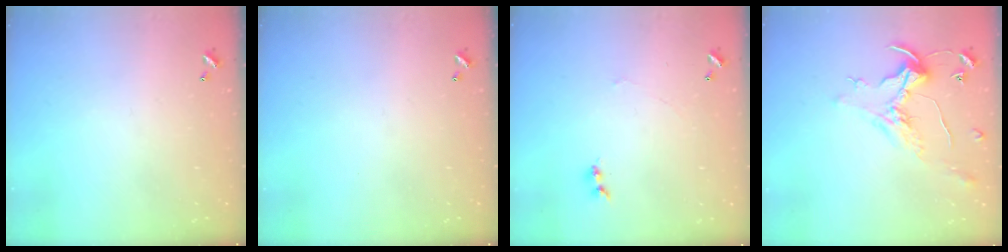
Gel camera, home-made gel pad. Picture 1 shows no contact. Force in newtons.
{"total": 0.0}
{"total": 1.2, "press": 1.1, "slide": 0.3}
{"total": 0.8, "press": 0.0, "slide": 0.8}